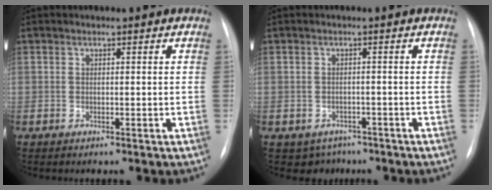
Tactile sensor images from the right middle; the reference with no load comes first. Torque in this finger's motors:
{"motor_torque": [-0.07, -0.01, -0.02, -0.01]}